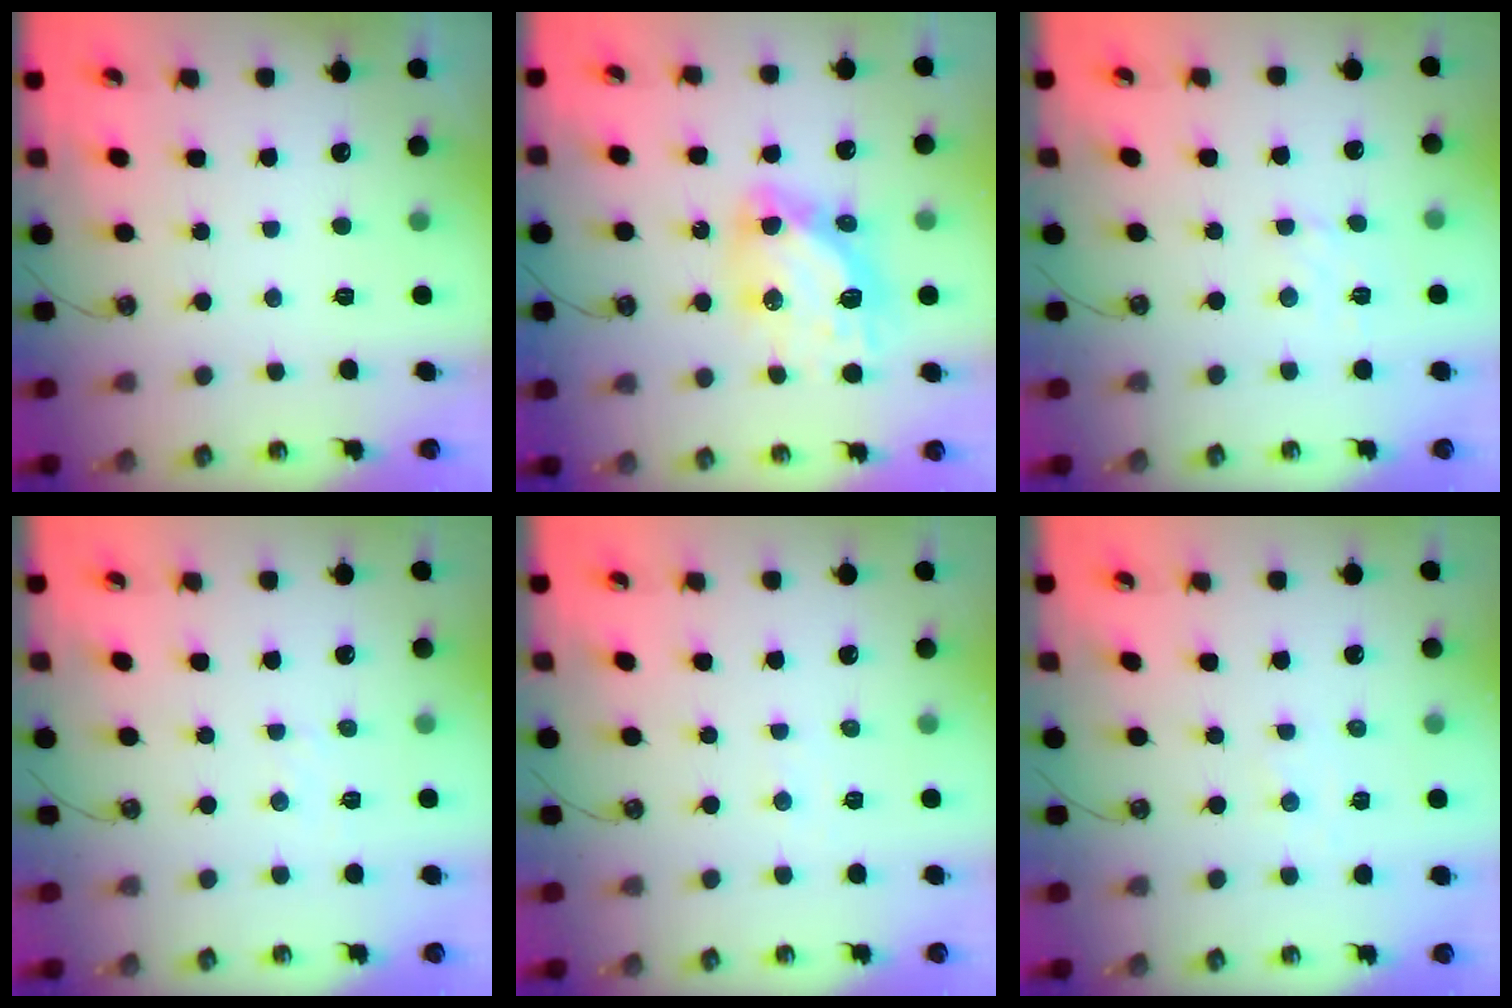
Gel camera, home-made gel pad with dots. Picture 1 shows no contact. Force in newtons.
{"total": 12.9, "press": 12.8, "slide": 1.3}
{"total": 2.5, "press": 2.4, "slide": 0.4}
{"total": 2.5, "press": 2.4, "slide": 0.4}
{"total": 4.0, "press": 4.0, "slide": 0.5}
{"total": 1.1, "press": 1.0, "slide": 0.2}